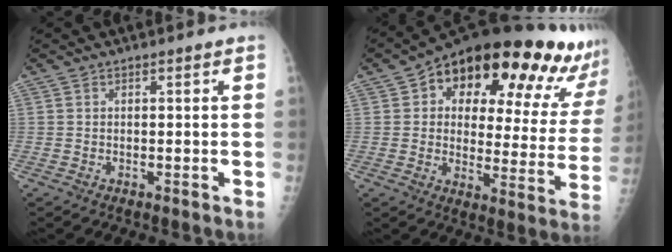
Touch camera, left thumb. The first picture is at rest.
{"total": 26.6, "force": [17.0, 10.5, 17.6], "torque": [-0.198, -0.049, 0.221]}